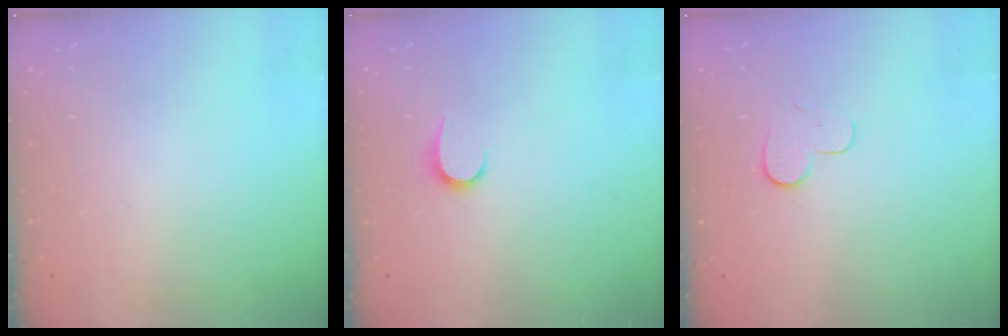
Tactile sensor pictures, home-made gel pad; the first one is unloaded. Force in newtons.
{"total": 5.7, "press": 5.7, "slide": 0.6}
{"total": 6.3, "press": 6.3, "slide": 0.5}